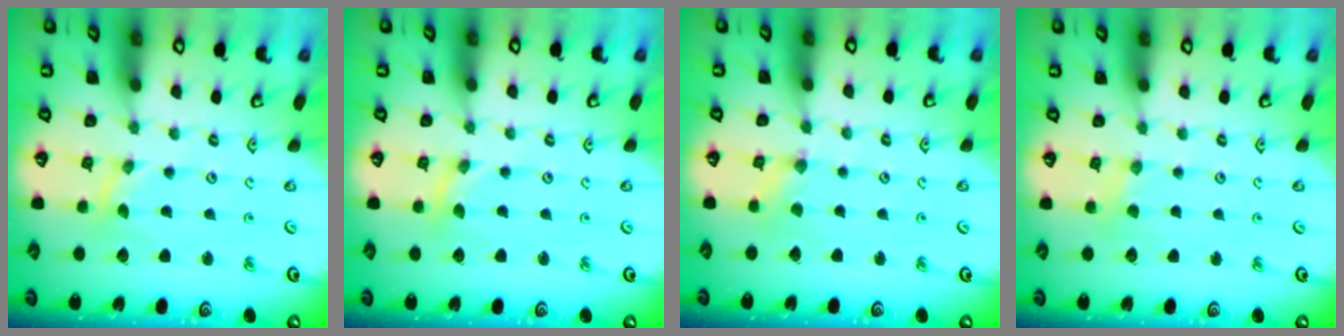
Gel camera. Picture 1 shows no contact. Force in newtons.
{"total": 0.0}
{"total": 0.9, "press": 0.9, "slide": 0.2}
{"total": 1.0, "press": 0.9, "slide": 0.3}